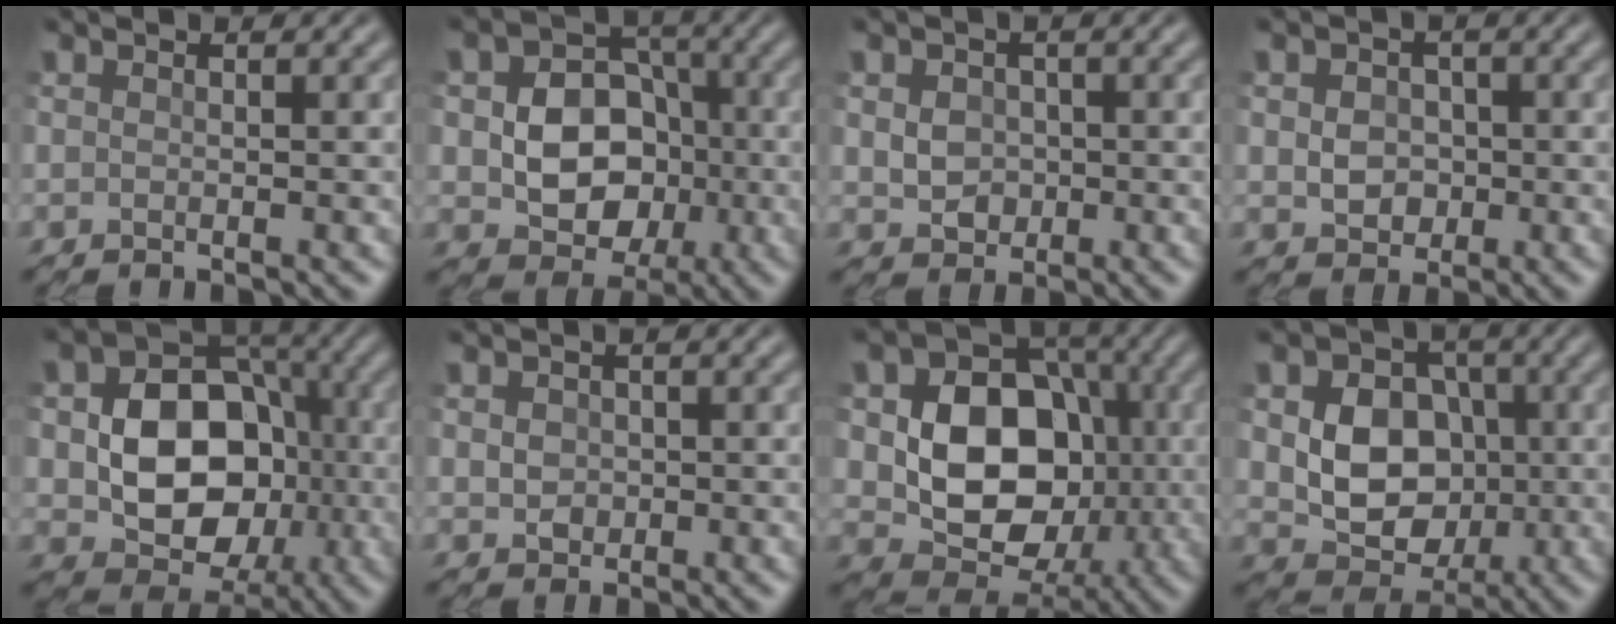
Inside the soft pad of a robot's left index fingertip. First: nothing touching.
{"total": 8.3, "force": [-1.3, 6.6, 5.0], "torque": [-0.069, -0.007, -0.033]}
{"total": 3.3, "force": [-0.2, 2.8, 1.8], "torque": [-0.034, -0.001, -0.008]}
{"total": 3.9, "force": [-0.2, 3.3, 2.1], "torque": [-0.034, 0.005, -0.016]}
{"total": 11.2, "force": [-1.2, 8.3, 7.4], "torque": [-0.109, -0.001, -0.023]}
{"total": 2.0, "force": [-0.1, 1.7, 1.0], "torque": [-0.021, -0.005, -0.002]}
{"total": 11.3, "force": [-0.6, 8.5, 7.4], "torque": [-0.121, -0.007, -0.014]}
{"total": 8.0, "force": [-0.1, 6.4, 4.8], "torque": [-0.085, -0.012, -0.007]}